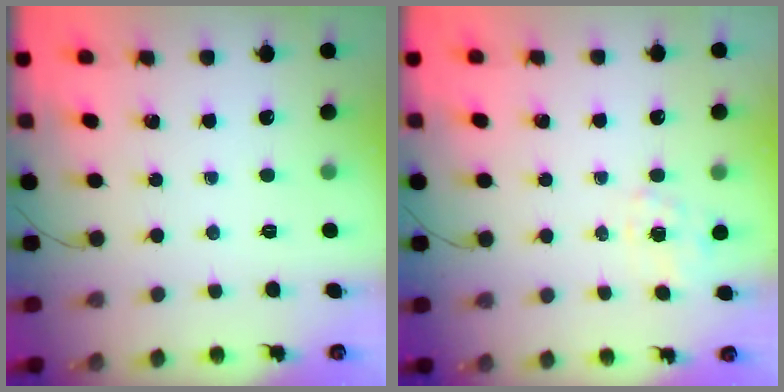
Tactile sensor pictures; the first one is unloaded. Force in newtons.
{"total": 0.9, "press": 0.2, "slide": 0.9}